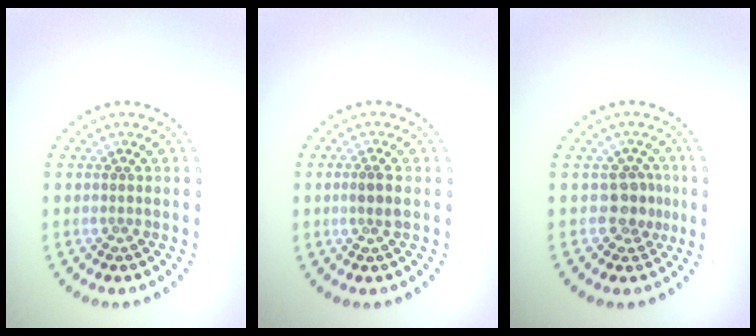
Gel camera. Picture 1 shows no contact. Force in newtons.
{"total": 1.6, "press": 1.4, "slide": 0.6}
{"total": 2.1, "press": 1.7, "slide": 1.1}